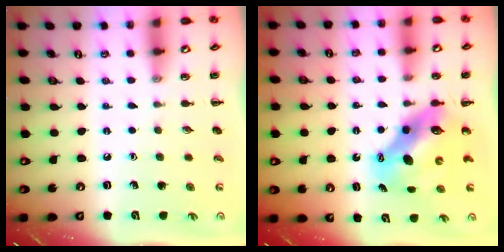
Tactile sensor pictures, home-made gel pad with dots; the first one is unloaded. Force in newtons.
{"total": 8.9, "press": 8.6, "slide": 2.3}